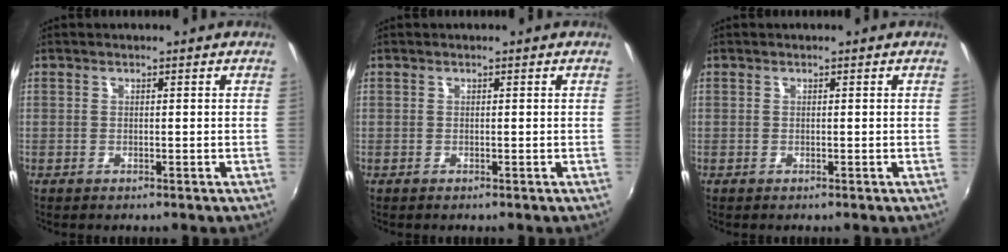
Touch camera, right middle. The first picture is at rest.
{"total": 0.0}
{"total": 0.0}